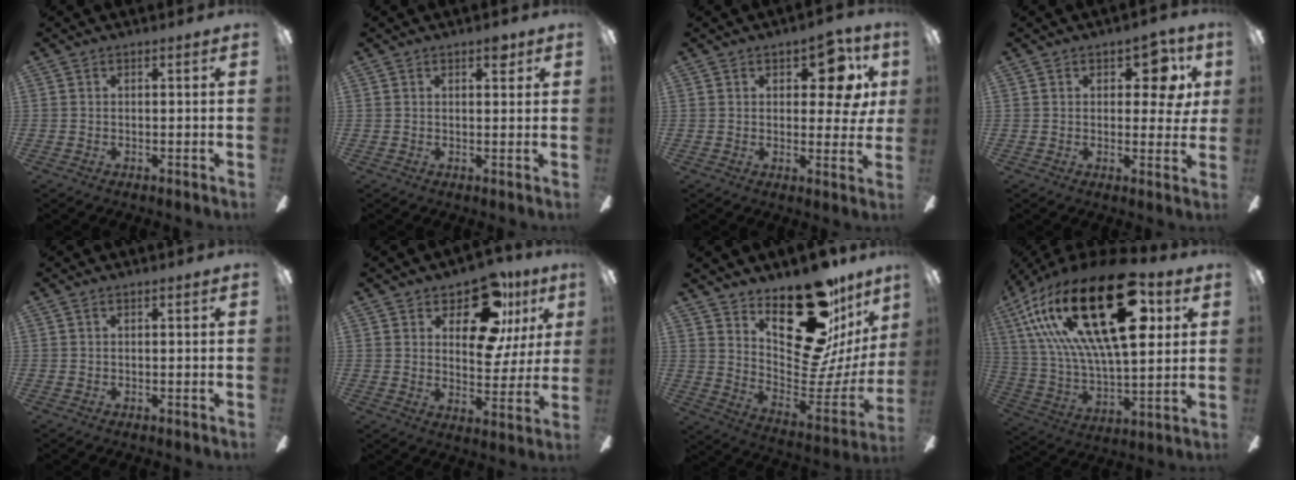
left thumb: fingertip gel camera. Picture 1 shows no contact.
{"total": 3.0, "force": [1.8, 1.2, 2.1], "torque": [-0.021, -0.005, 0.025]}
{"total": 10.4, "force": [4.2, 5.1, 8.1], "torque": [-0.102, -0.003, 0.068]}
{"total": 8.4, "force": [3.3, 4.6, 6.2], "torque": [-0.068, -0.005, 0.053]}
{"total": 0.0}
{"total": 15.8, "force": [9.1, 8.0, 10.2], "torque": [-0.144, -0.040, 0.154]}
{"total": 25.5, "force": [17.5, 10.4, 15.4], "torque": [-0.190, -0.133, 0.308]}
{"total": 35.3, "force": [13.8, 14.9, 28.9], "torque": [-0.552, -0.066, 0.226]}